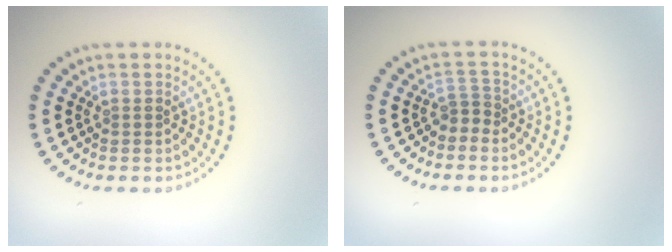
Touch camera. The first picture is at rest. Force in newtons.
{"total": 1.5, "press": 1.0, "slide": 1.1}